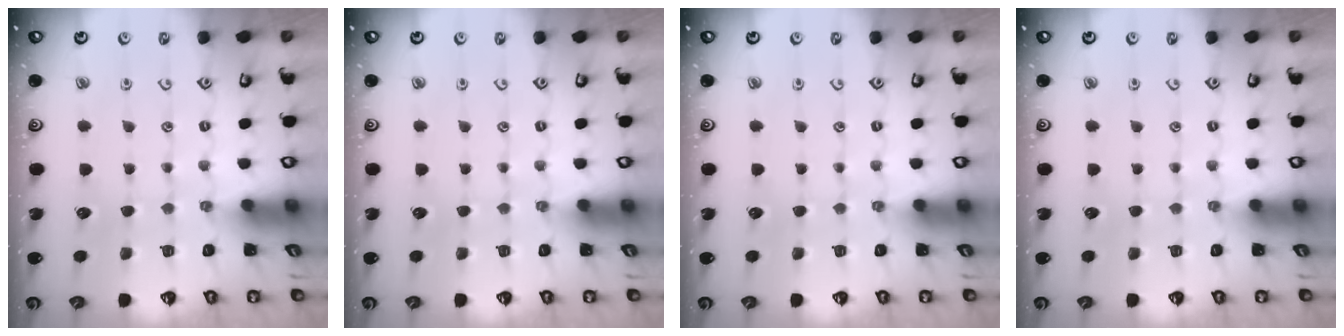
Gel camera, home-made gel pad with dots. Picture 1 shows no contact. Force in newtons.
{"total": 0.0}
{"total": 0.0}
{"total": 0.0}